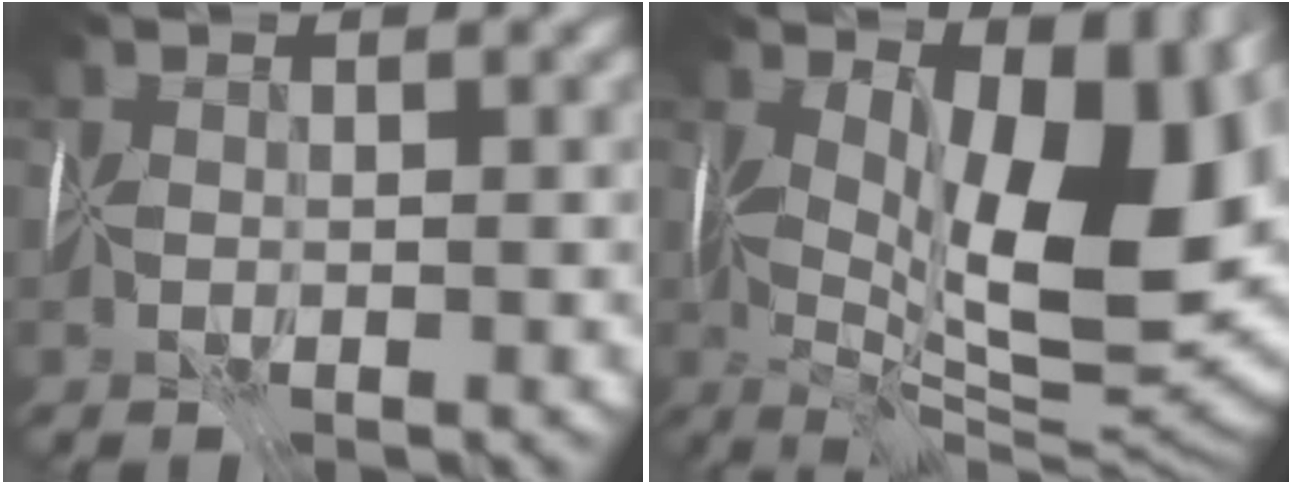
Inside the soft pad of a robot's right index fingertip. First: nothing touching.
{"total": 14.9, "force": [2.3, 6.2, 13.3], "torque": [-0.160, -0.004, 0.053]}